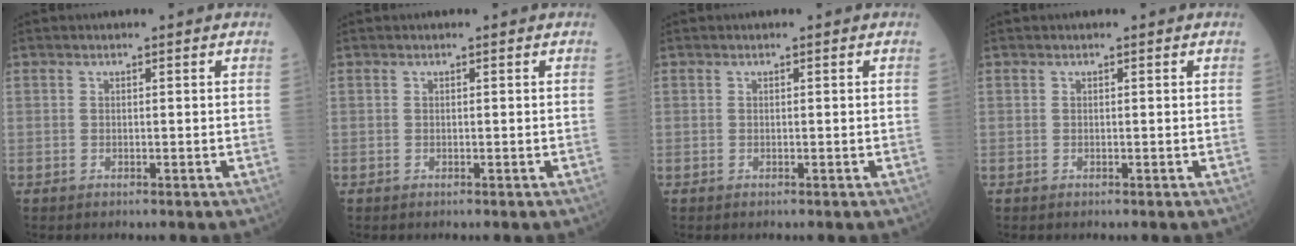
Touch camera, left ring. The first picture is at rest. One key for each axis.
{"total": 0.0}
{"total": 0.0}
{"total": 0.0}